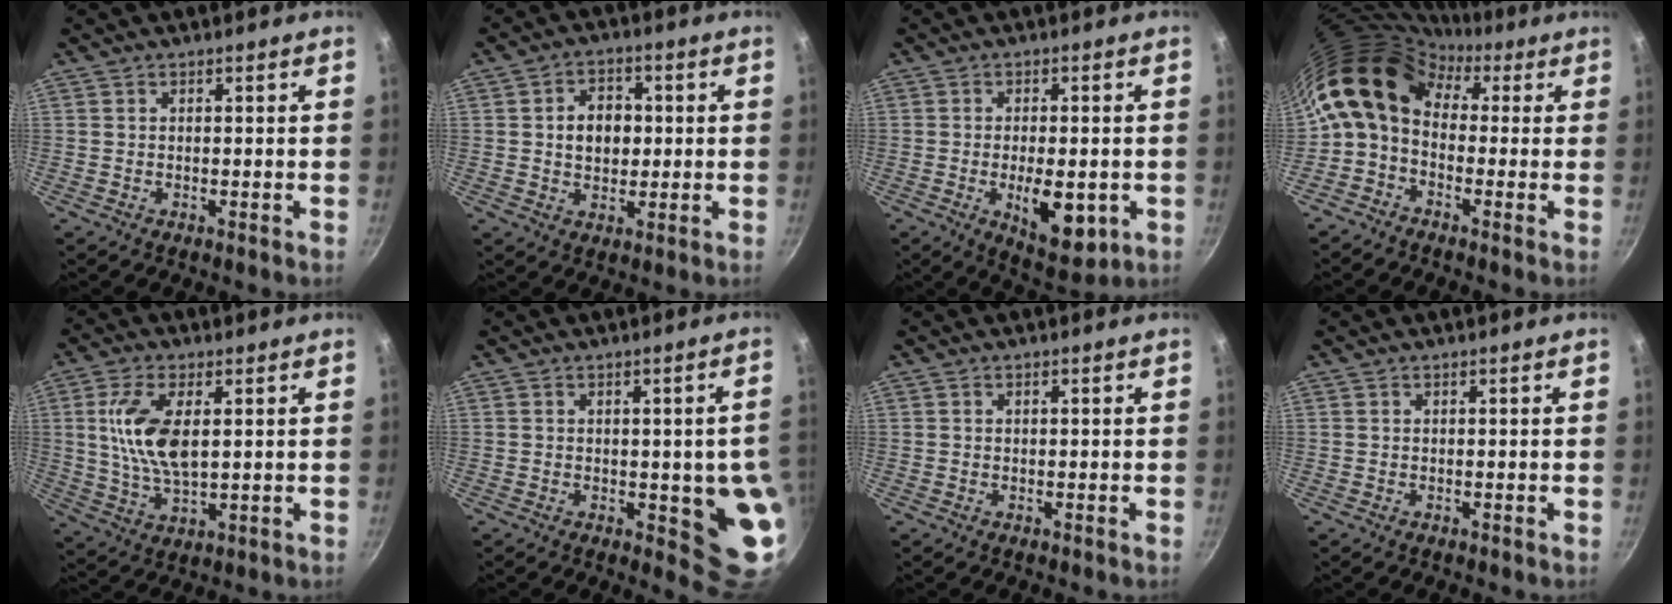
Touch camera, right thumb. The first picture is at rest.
{"total": 7.2, "force": [0.6, 5.5, 4.6], "torque": [-0.047, 0.007, 0.007]}
{"total": 10.7, "force": [-2.5, 4.9, 9.2], "torque": [-0.115, -0.005, -0.024]}
{"total": 13.5, "force": [1.9, 9.8, 9.1], "torque": [-0.165, 0.032, 0.003]}
{"total": 11.5, "force": [2.2, 5.5, 9.9], "torque": [-0.188, -0.007, 0.046]}
{"total": 10.9, "force": [-1.3, 3.6, 10.2], "torque": [-0.084, -0.006, -0.012]}
{"total": 0.0}
{"total": 0.0}